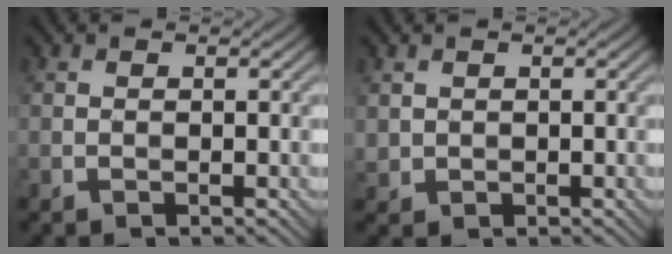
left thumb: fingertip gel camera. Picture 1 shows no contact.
{"total": 1.1, "force": [0.6, 0.9, 0.3], "torque": [-0.012, -0.004, 0.016]}